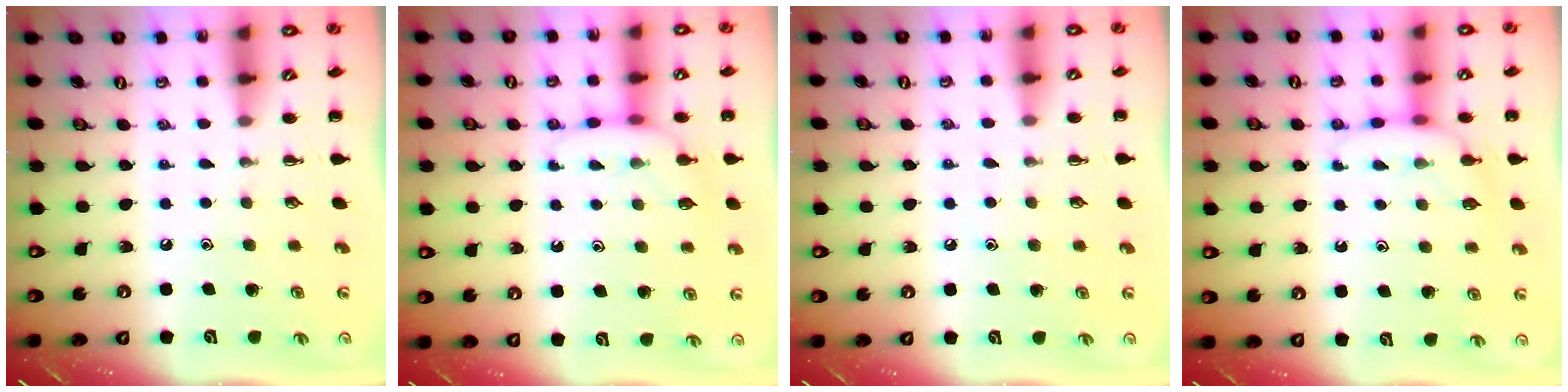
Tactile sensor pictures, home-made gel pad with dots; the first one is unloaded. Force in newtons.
{"total": 8.0, "press": 7.8, "slide": 1.5}
{"total": 4.4, "press": 4.3, "slide": 0.9}
{"total": 7.8, "press": 7.7, "slide": 1.2}